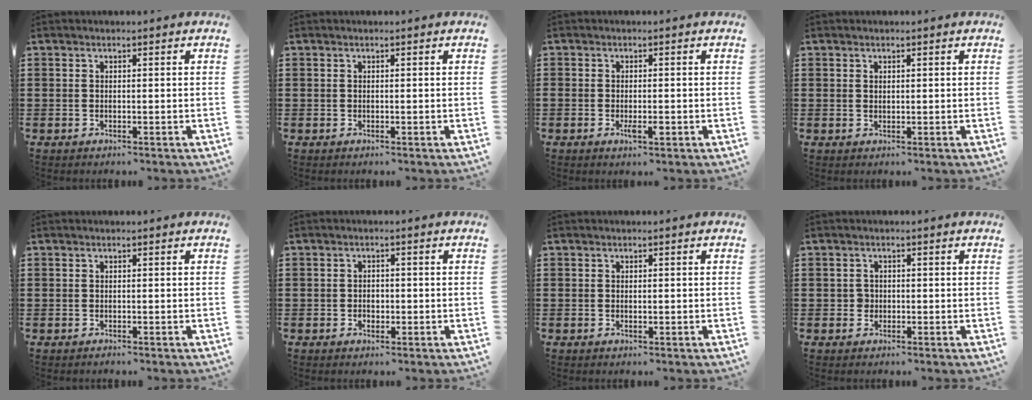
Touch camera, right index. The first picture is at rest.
{"total": 0.0}
{"total": 2.3, "force": [-0.9, 0.8, 1.9], "torque": [-0.041, -0.004, -0.017]}
{"total": 0.7, "force": [0.4, 0.5, 0.2], "torque": [-0.006, 0.002, 0.008]}
{"total": 0.0}
{"total": 1.5, "force": [-0.4, 1.2, 0.9], "torque": [-0.019, 0.004, -0.011]}
{"total": 0.6, "force": [-0.1, 0.3, 0.5], "torque": [-0.011, -0.001, -0.001]}
{"total": 1.3, "force": [-0.2, 1.3, 0.4], "torque": [-0.009, 0.005, -0.004]}